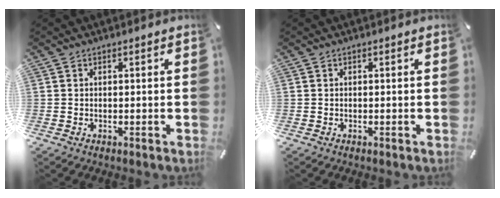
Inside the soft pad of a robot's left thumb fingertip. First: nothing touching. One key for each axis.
{"total": 0.0}